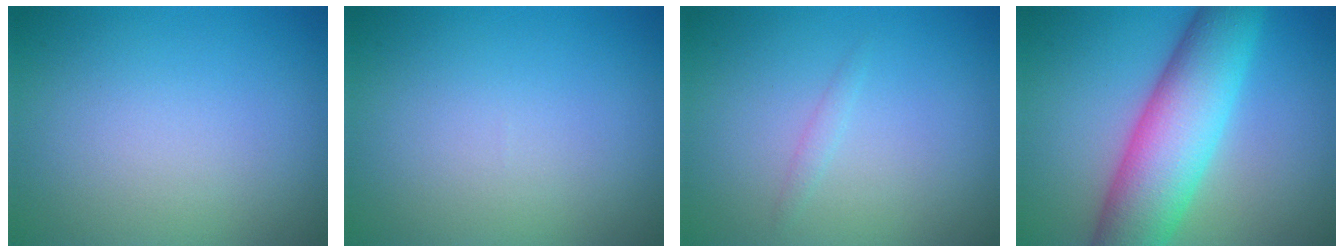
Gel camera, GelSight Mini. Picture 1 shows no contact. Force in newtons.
{"total": 0.0}
{"total": 0.7, "press": 0.7, "slide": 0.0}
{"total": 9.5, "press": 9.5, "slide": 0.2}